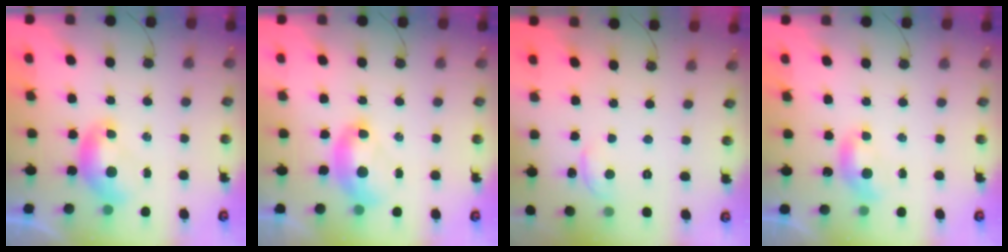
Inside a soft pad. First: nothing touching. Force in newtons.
{"total": 2.5, "press": 2.5, "slide": 0.5}
{"total": 1.6, "press": 1.3, "slide": 0.8}
{"total": 1.6, "press": 1.5, "slide": 0.5}